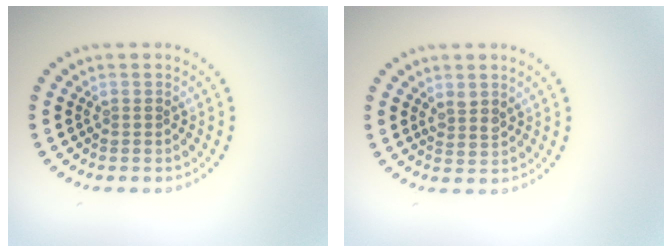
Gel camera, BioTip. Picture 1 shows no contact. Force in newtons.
{"total": 1.4, "press": 1.2, "slide": 0.7}